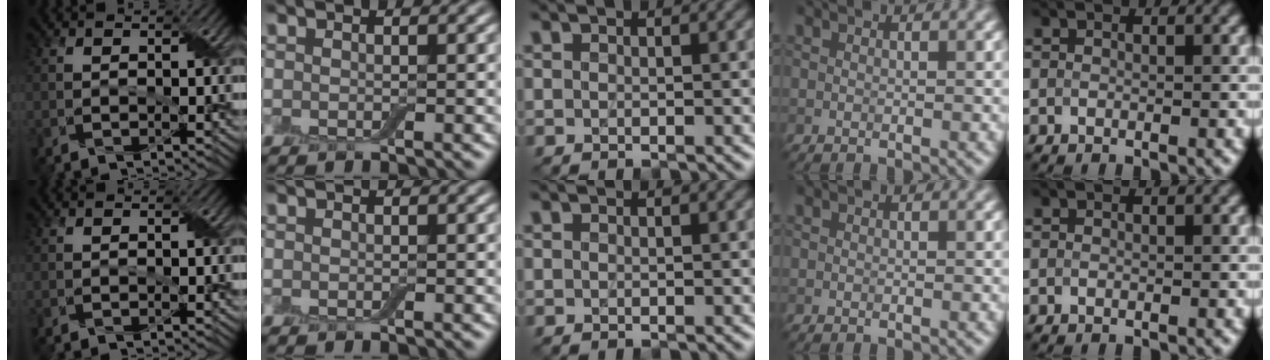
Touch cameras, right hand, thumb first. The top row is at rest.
{}